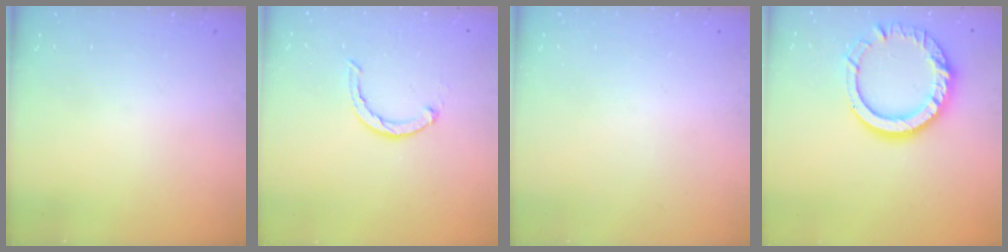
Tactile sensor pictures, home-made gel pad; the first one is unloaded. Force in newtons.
{"total": 3.1, "press": 3.0, "slide": 0.5}
{"total": 0.0}
{"total": 15.6, "press": 15.5, "slide": 1.4}